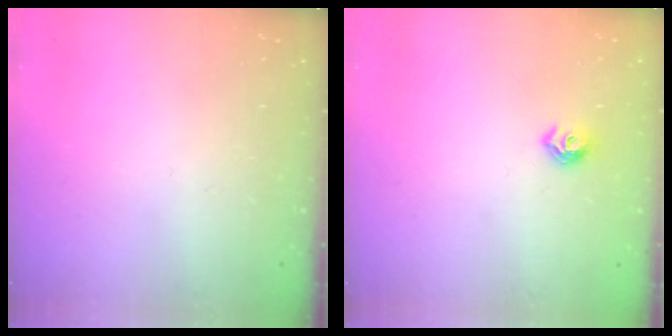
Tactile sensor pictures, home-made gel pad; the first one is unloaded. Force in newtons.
{"total": 6.9, "press": 6.8, "slide": 0.9}